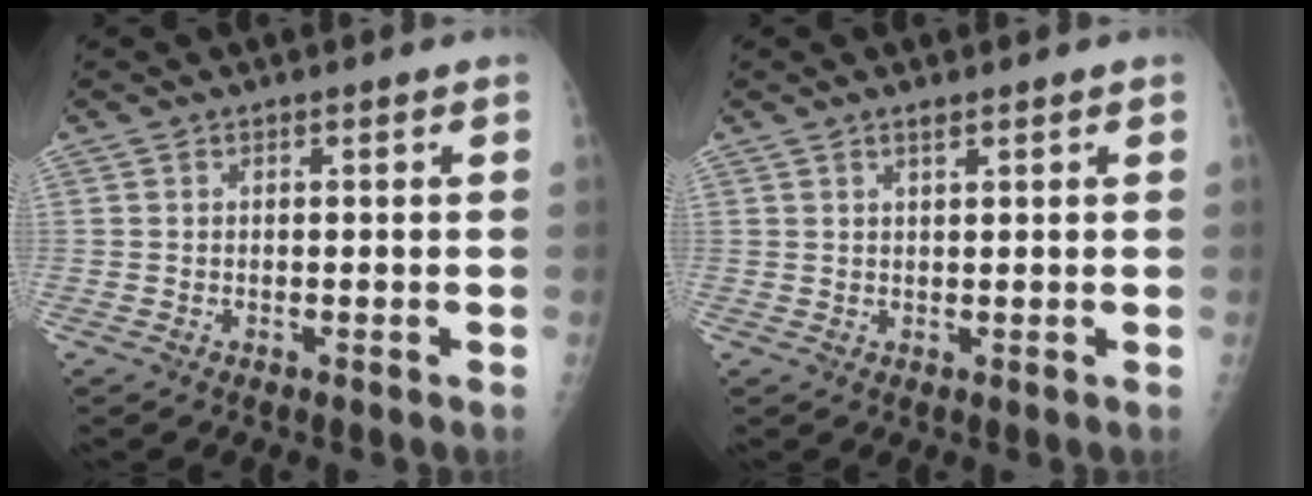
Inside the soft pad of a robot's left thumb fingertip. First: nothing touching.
{"total": 1.4, "force": [1.0, 0.3, 1.0], "torque": [-0.013, -0.004, 0.019]}